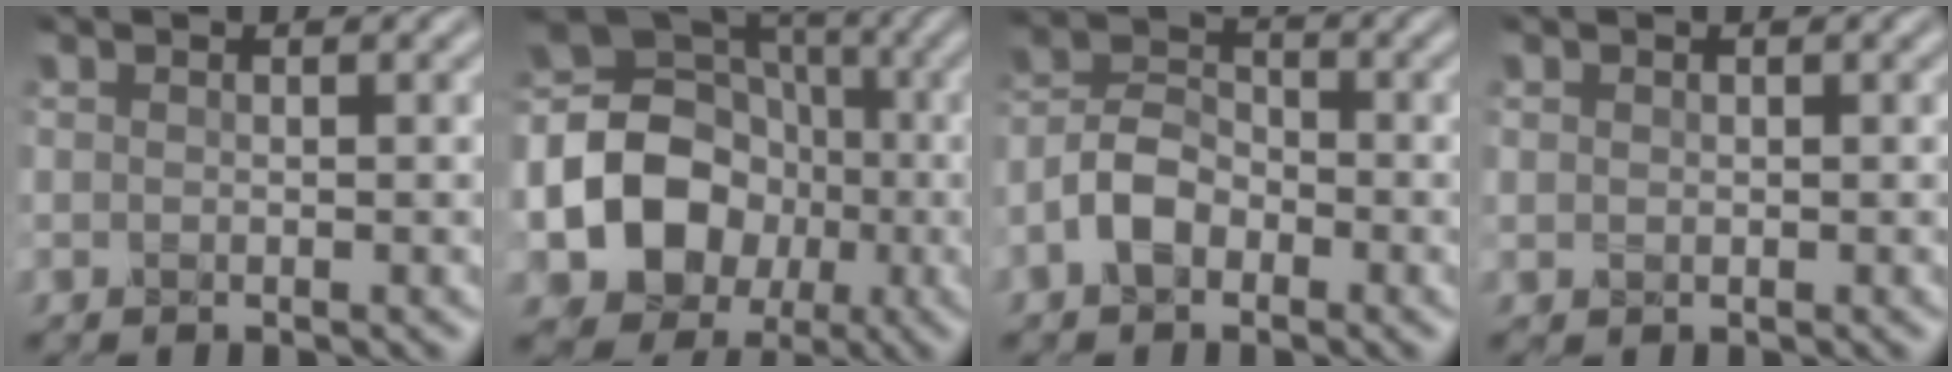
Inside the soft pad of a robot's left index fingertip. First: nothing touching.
{"total": 13.5, "force": [-2.2, 11.6, 6.5], "torque": [-0.130, -0.013, -0.050]}
{"total": 3.7, "force": [-1.9, 2.3, 2.2], "torque": [-0.047, 0.011, -0.044]}
{"total": 1.1, "force": [0.5, 0.9, 0.3], "torque": [0.004, 0.009, -0.001]}